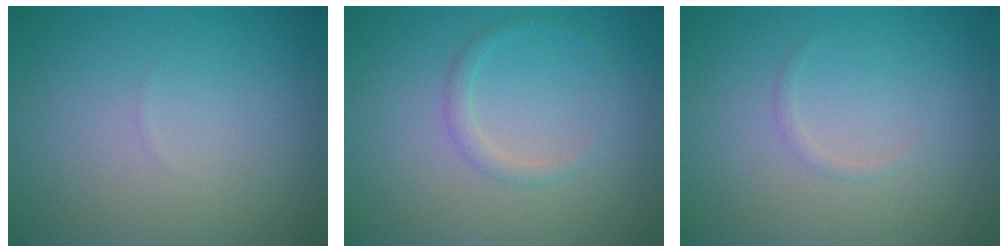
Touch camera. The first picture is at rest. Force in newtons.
{"total": 1.2, "press": 1.2, "slide": 0.2}
{"total": 0.6, "press": 0.6, "slide": 0.1}